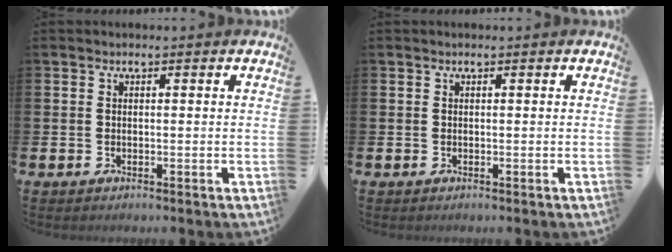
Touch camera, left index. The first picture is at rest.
{"total": 0.0}